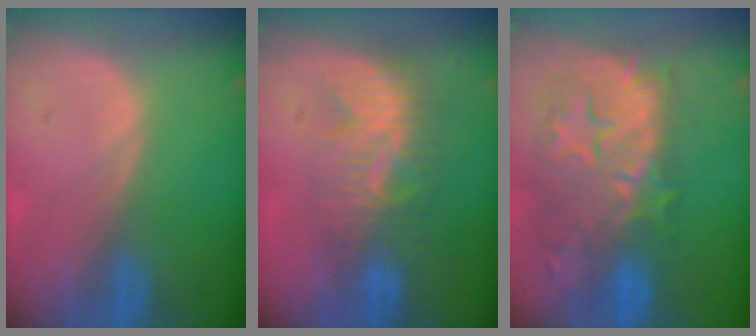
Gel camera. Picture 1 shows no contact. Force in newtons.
{"total": 7.7, "press": 7.3, "slide": 2.3}
{"total": 12.2, "press": 11.0, "slide": 5.2}